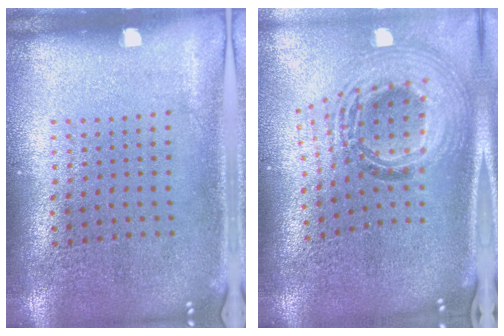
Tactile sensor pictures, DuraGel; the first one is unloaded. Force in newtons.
{"total": 2.1, "press": 1.6, "slide": 1.4}